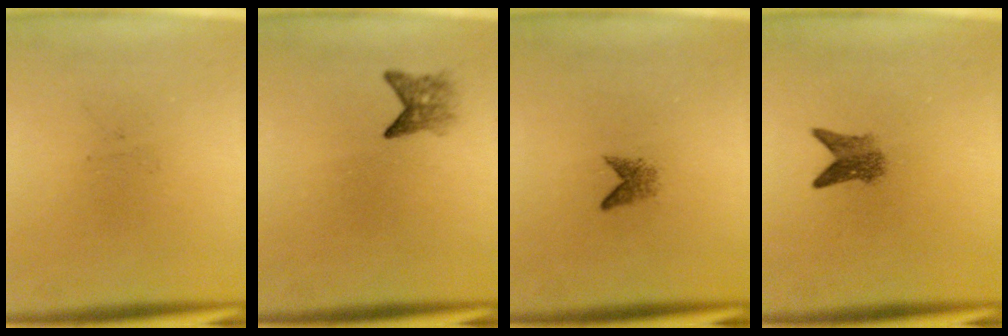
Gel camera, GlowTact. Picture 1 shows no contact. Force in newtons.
{"total": 2.2}
{"total": 1.3}
{"total": 2.8}